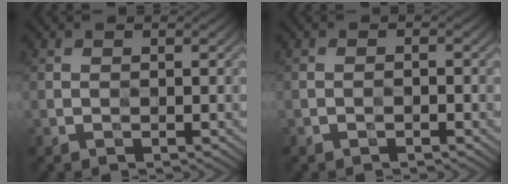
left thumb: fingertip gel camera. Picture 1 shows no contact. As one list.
[{"total": 0.6, "force": [-0.5, -0.3, -0.1], "torque": [0.001, 0.004, -0.010]}]